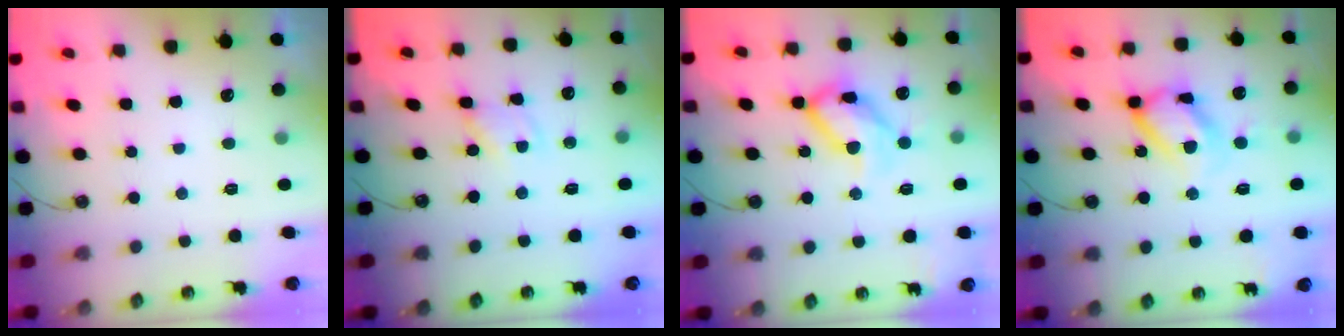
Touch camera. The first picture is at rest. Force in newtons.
{"total": 1.7, "press": 1.7, "slide": 0.1}
{"total": 16.5, "press": 16.4, "slide": 2.1}
{"total": 14.8, "press": 14.7, "slide": 1.3}